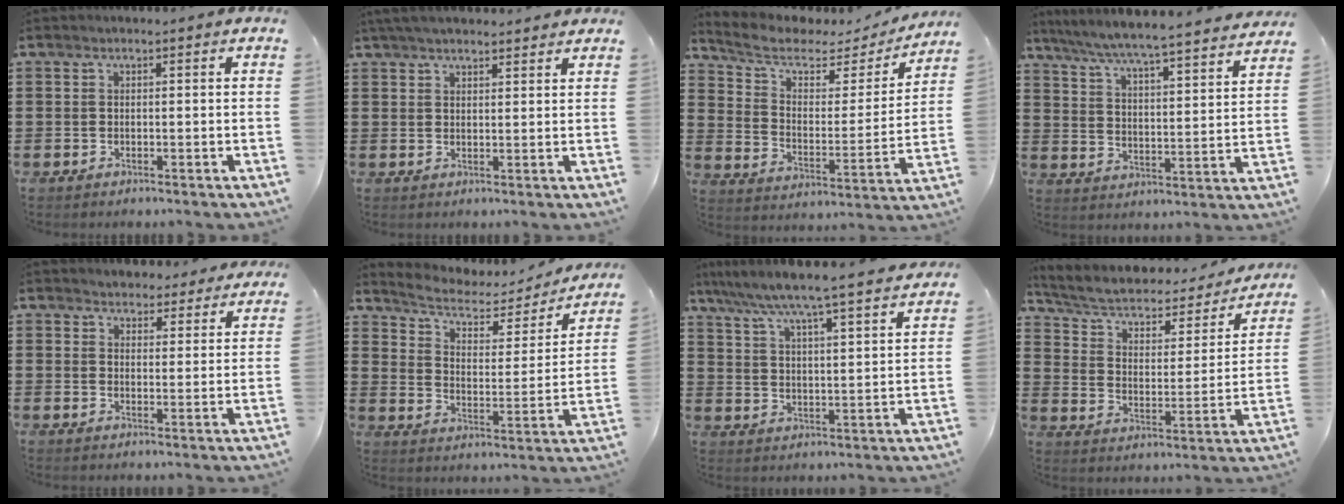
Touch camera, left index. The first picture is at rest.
{"total": 3.6, "force": [3.3, 0.4, 1.2], "torque": [-0.032, -0.002, 0.064]}
{"total": 6.0, "force": [4.4, 2.9, 3.0], "torque": [-0.083, -0.022, 0.071]}
{"total": 5.5, "force": [5.3, -0.8, 1.5], "torque": [-0.055, -0.045, 0.084]}
{"total": 3.4, "force": [3.3, 0.8, -0.3], "torque": [-0.009, -0.010, 0.062]}
{"total": 4.4, "force": [3.3, 1.9, 2.1], "torque": [-0.061, -0.020, 0.047]}
{"total": 5.9, "force": [5.4, -1.1, 2.1], "torque": [-0.065, -0.043, 0.084]}
{"total": 4.3, "force": [2.9, 2.3, 2.1], "torque": [-0.059, -0.023, 0.042]}